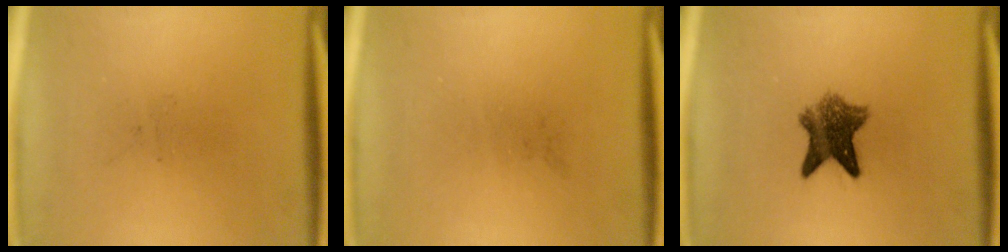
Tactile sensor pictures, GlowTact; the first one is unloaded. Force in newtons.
{"total": 0.0}
{"total": 6.9}